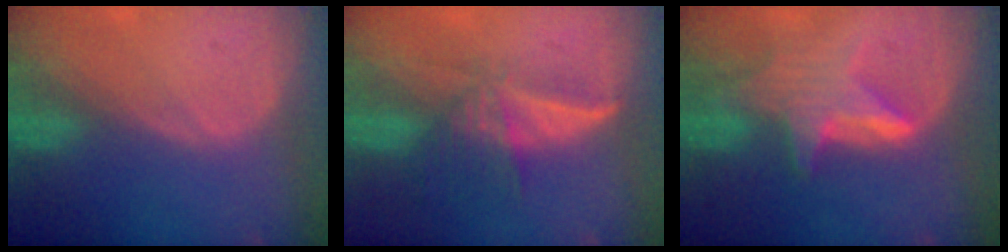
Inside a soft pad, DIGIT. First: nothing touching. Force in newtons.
{"total": 6.1, "press": 5.5, "slide": 2.5}
{"total": 6.5, "press": 6.4, "slide": 1.4}